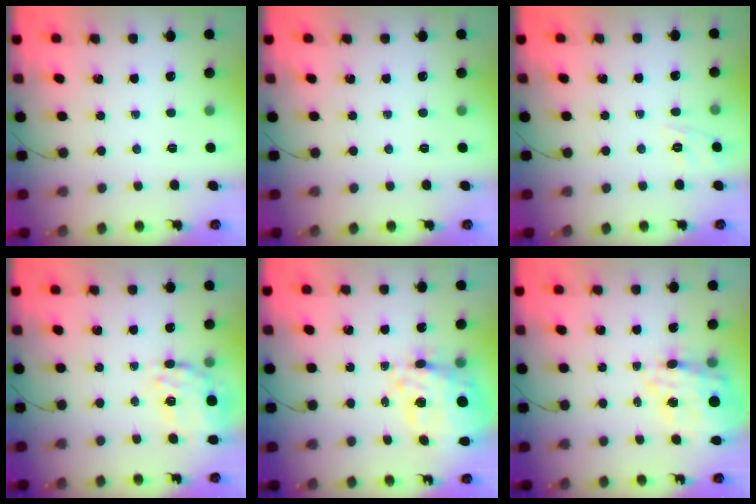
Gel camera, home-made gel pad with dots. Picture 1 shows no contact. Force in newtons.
{"total": 0.0}
{"total": 1.7, "press": 0.4, "slide": 1.6}
{"total": 18.3, "press": 17.9, "slide": 4.1}
{"total": 14.0, "press": 13.2, "slide": 4.7}
{"total": 15.8, "press": 15.4, "slide": 3.4}